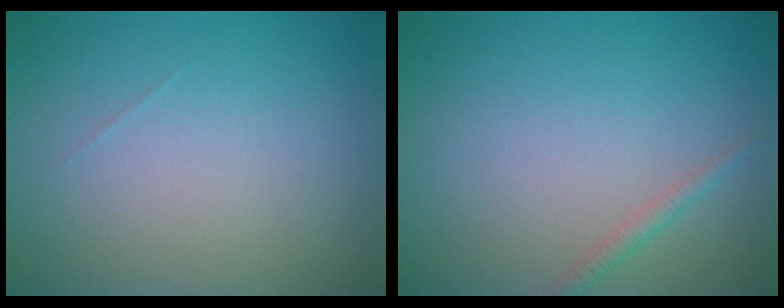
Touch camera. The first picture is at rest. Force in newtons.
{"total": 1.0, "press": 1.0, "slide": 0.0}